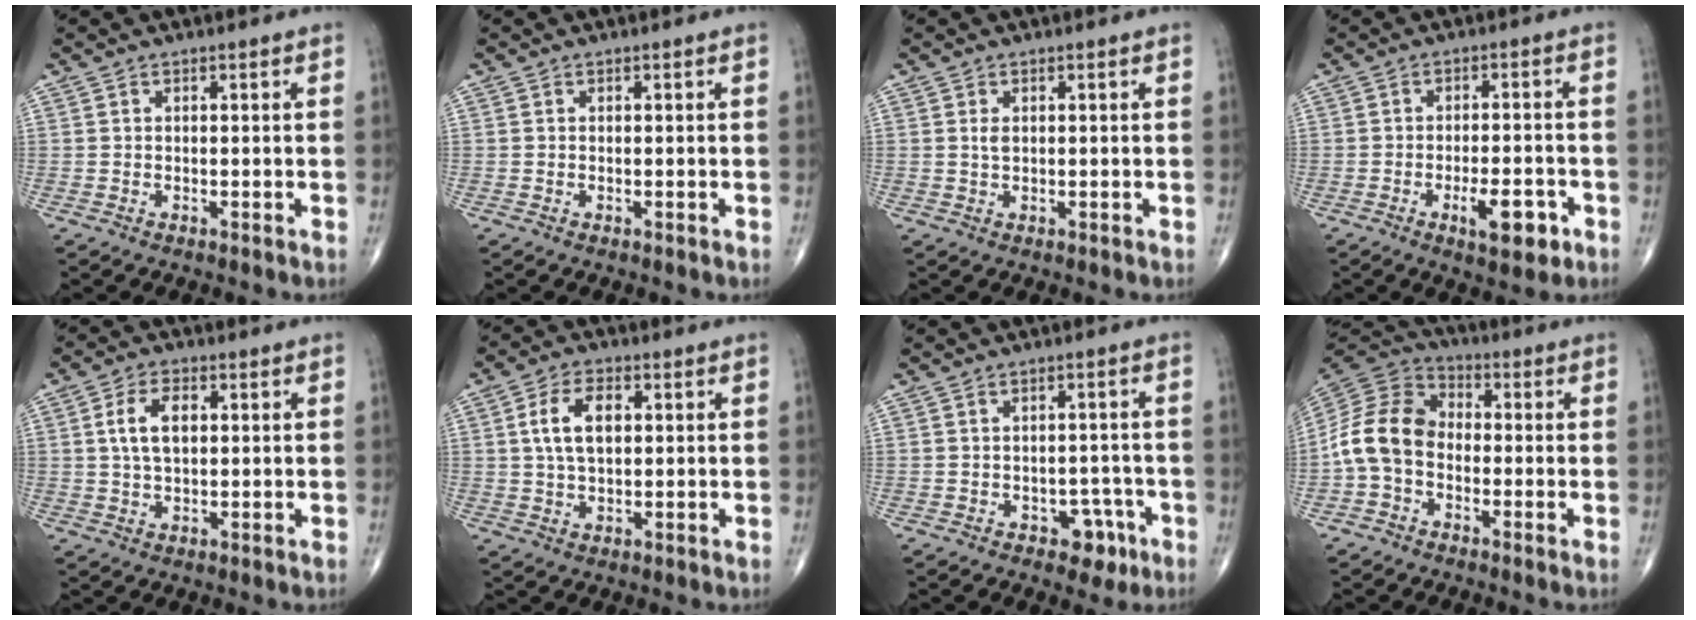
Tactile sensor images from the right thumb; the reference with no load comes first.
{"total": 0.0}
{"total": 1.3, "force": [0.4, 0.7, 1.0], "torque": [-0.018, -0.002, 0.008]}
{"total": 7.3, "force": [-3.3, 2.7, 6.0], "torque": [-0.083, 0.010, -0.045]}
{"total": 6.7, "force": [1.4, 3.8, 5.4], "torque": [-0.094, 0.004, 0.023]}
{"total": 7.9, "force": [1.6, 4.4, 6.3], "torque": [-0.108, 0.004, 0.027]}
{"total": 5.0, "force": [-2.5, 3.3, 2.7], "torque": [-0.007, 0.019, -0.029]}
{"total": 11.2, "force": [-2.3, 8.4, 7.2], "torque": [-0.130, 0.035, -0.059]}